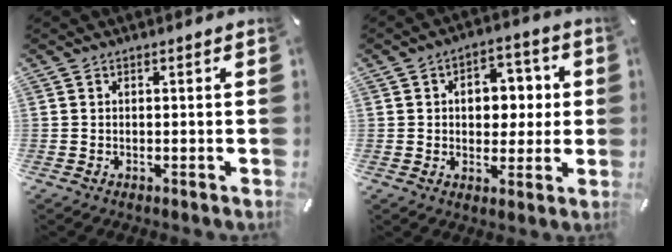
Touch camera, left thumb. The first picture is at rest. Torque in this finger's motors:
{"motor_torque": [1.50, 1.58, 0.52, -0.44, 0.08]}